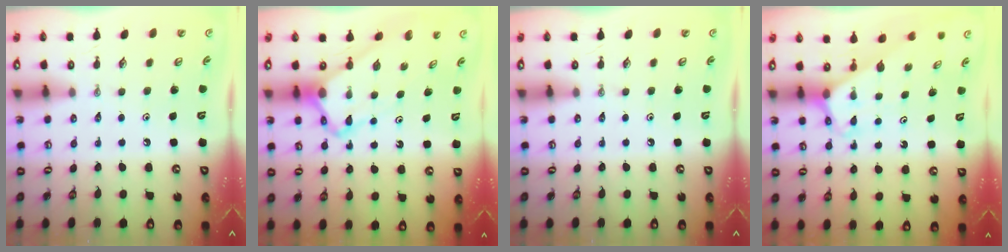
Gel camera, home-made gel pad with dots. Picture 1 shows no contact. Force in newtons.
{"total": 4.7, "press": 4.6, "slide": 0.4}
{"total": 0.0}
{"total": 3.0, "press": 3.0, "slide": 0.2}